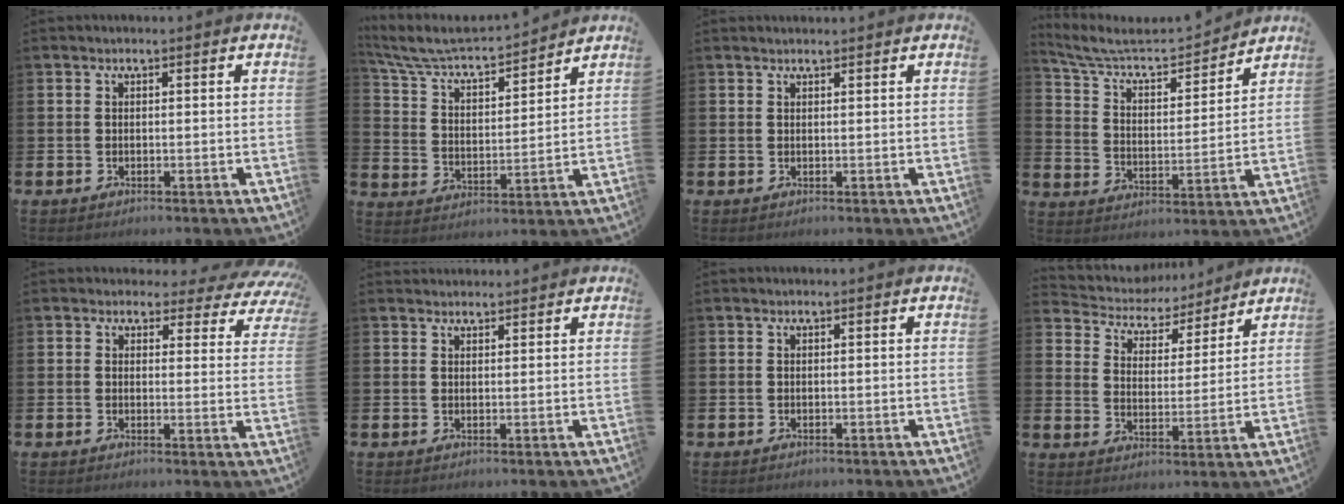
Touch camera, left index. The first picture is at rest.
{"total": 6.8, "force": [6.4, 1.3, 2.0], "torque": [-0.075, -0.050, 0.107]}
{"total": 0.8, "force": [0.8, 0.0, 0.1], "torque": [0.008, -0.003, 0.013]}
{"total": 7.3, "force": [6.5, 2.4, 2.4], "torque": [-0.084, -0.044, 0.108]}
{"total": 2.7, "force": [1.9, 1.8, 0.5], "torque": [-0.014, -0.016, 0.028]}
{"total": 1.7, "force": [1.6, 0.5, -0.1], "torque": [0.007, -0.004, 0.028]}
{"total": 0.0}
{"total": 5.3, "force": [4.9, 2.1, 0.1], "torque": [-0.032, -0.041, 0.079]}